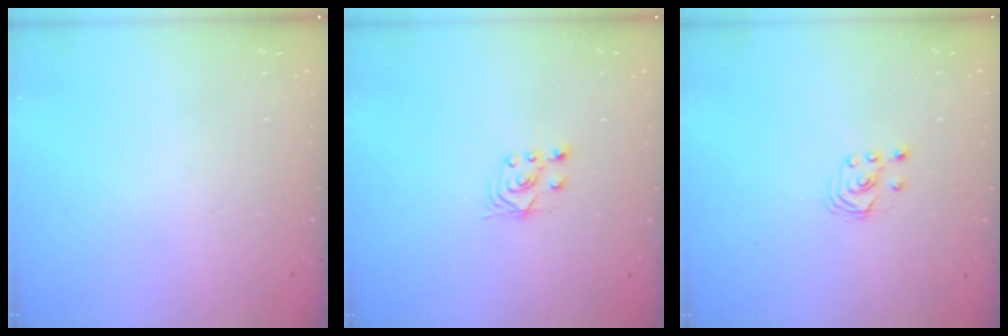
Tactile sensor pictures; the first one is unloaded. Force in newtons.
{"total": 3.0, "press": 2.8, "slide": 0.9}
{"total": 1.8, "press": 1.8, "slide": 0.2}